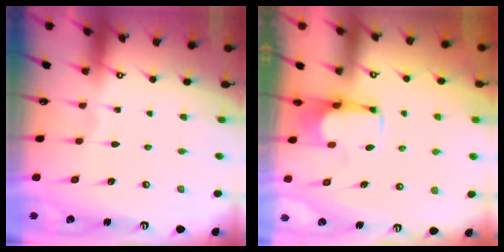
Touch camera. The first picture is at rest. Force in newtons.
{"total": 3.5, "press": 3.5, "slide": 0.7}